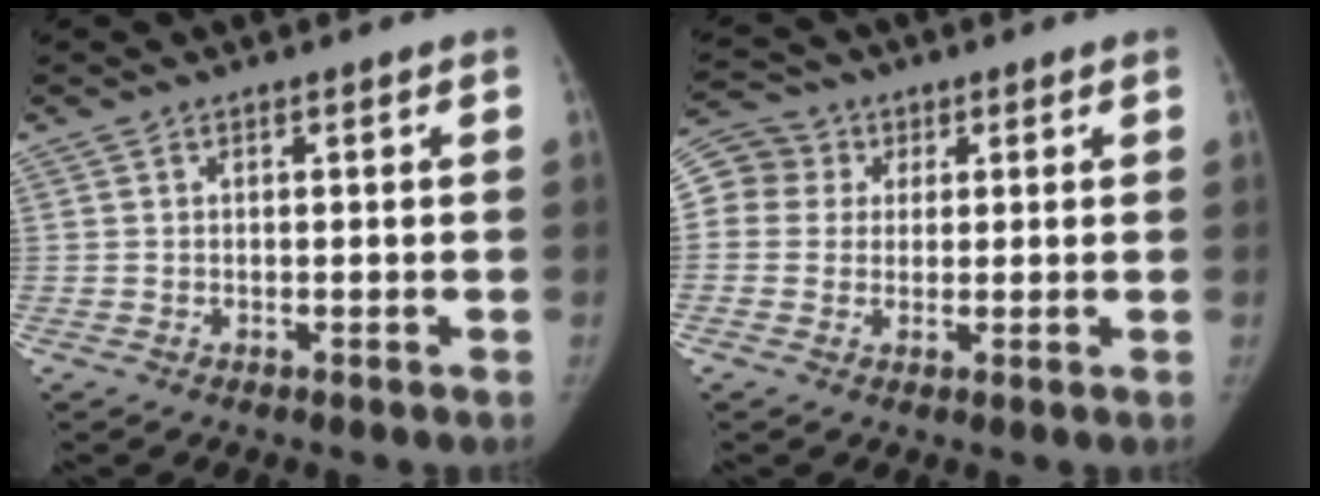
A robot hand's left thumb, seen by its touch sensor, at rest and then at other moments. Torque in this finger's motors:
{"motor_torque": [-0.46, 1.26, -0.24, 0.12, 0.00]}